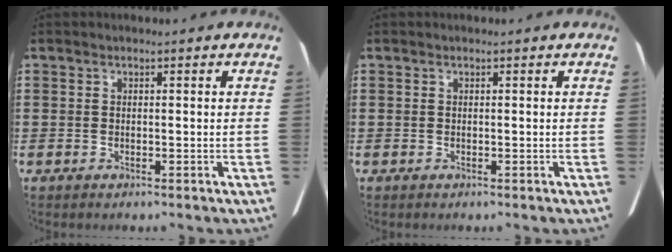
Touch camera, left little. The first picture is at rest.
{"total": 0.0}